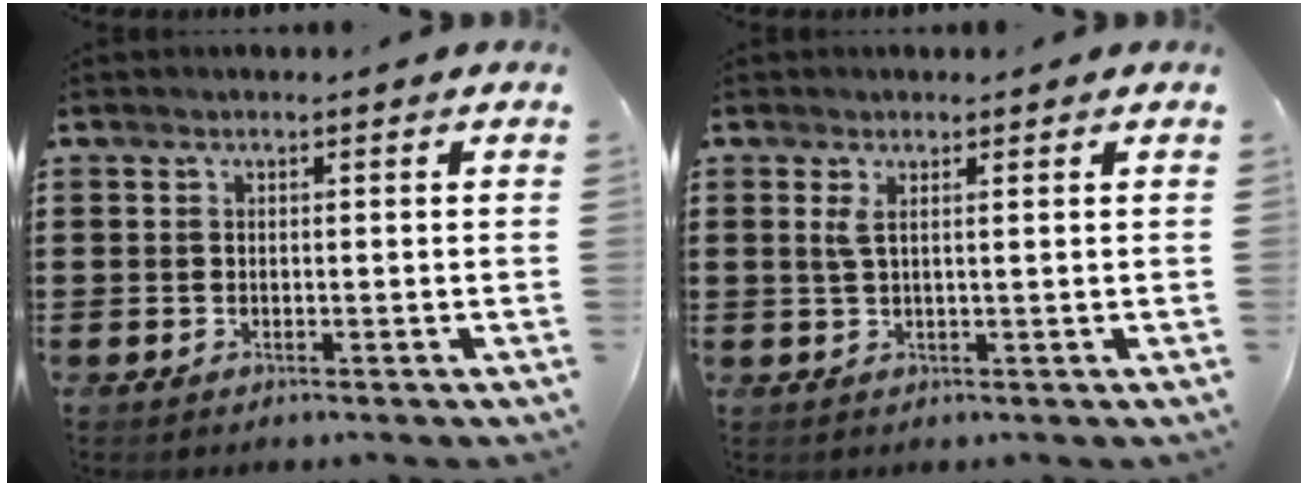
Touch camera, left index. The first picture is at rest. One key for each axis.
{"total": 1.9, "fx": 0.9, "fy": 0.1, "fz": 1.6, "tx": -0.037, "ty": -0.002, "tz": 0.016}